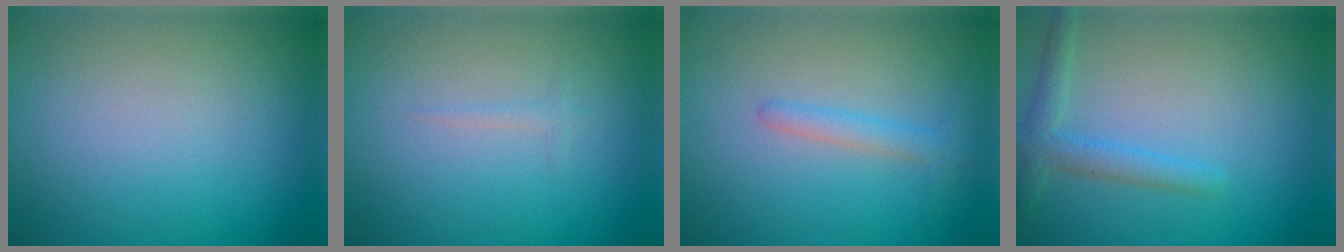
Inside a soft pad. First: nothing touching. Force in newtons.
{"total": 0.6, "press": 0.6, "slide": 0.0}
{"total": 1.7, "press": 1.7, "slide": 0.1}
{"total": 2.3, "press": 2.3, "slide": 0.1}